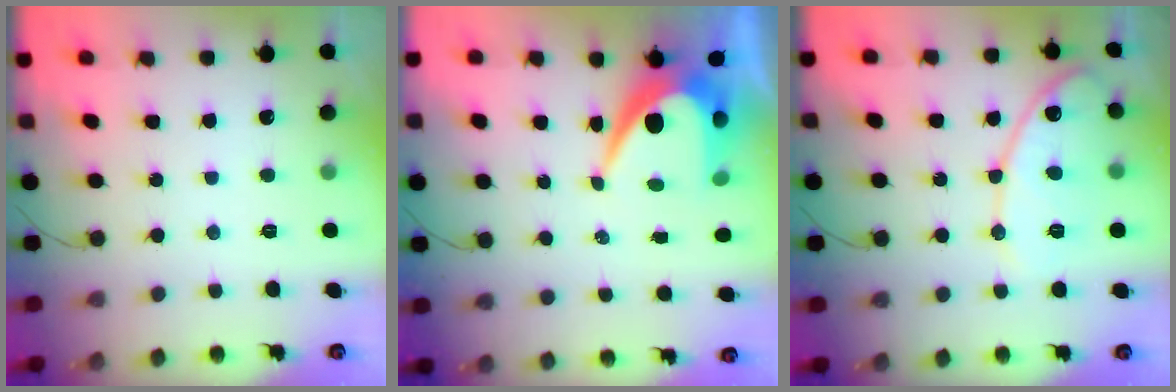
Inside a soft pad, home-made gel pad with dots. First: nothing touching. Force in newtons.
{"total": 9.9, "press": 9.9, "slide": 0.8}
{"total": 13.4, "press": 13.3, "slide": 1.1}